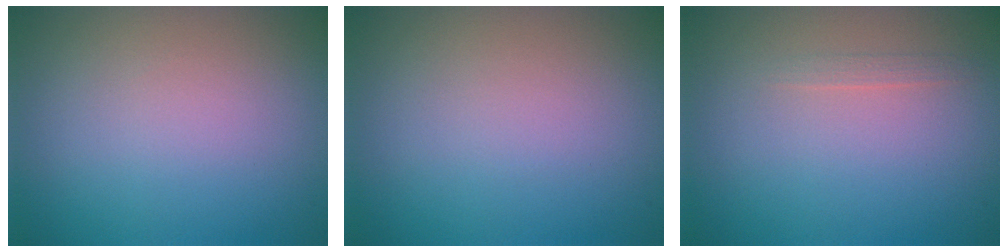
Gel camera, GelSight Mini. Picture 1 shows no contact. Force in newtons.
{"total": 0.0}
{"total": 0.6, "press": 0.6, "slide": 0.0}